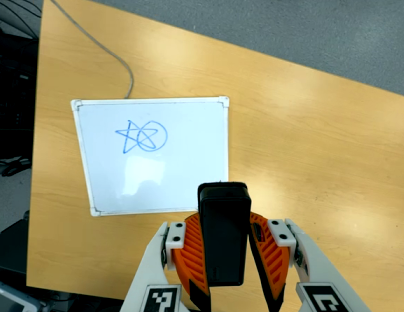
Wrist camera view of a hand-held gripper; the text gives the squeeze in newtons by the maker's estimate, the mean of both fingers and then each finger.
{"total": 8.8, "left": 7.6, "right": 10.1}